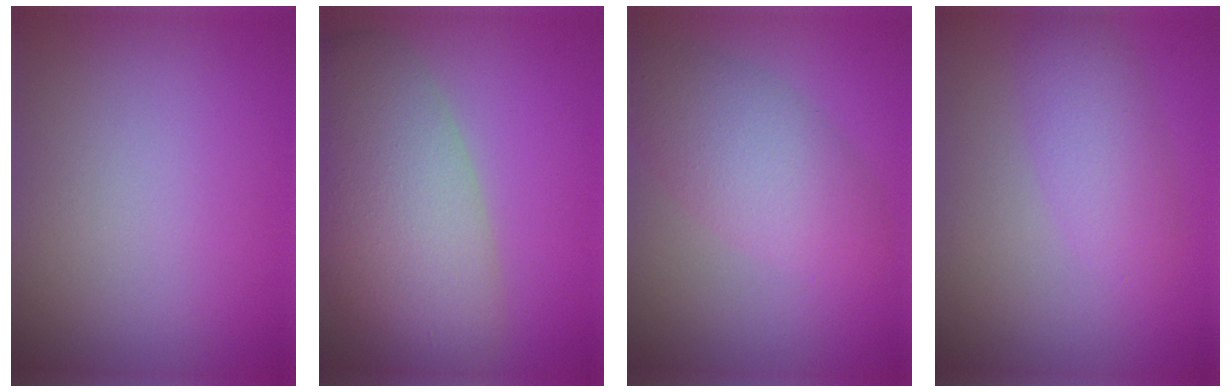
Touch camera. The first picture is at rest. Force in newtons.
{"total": 10.3, "press": 10.3, "slide": 0.7}
{"total": 5.2, "press": 5.2, "slide": 0.2}
{"total": 2.9, "press": 2.8, "slide": 0.2}